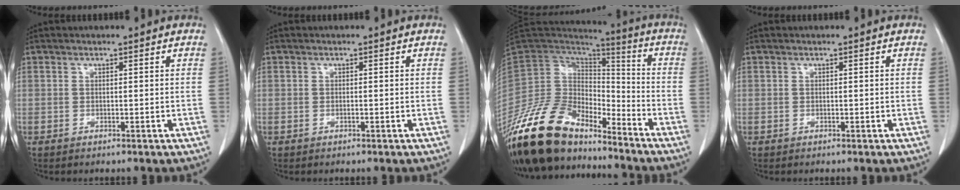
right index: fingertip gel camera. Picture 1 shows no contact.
{"total": 0.0}
{"total": 18.5, "force": [-15.3, 7.2, 7.6], "torque": [-0.139, 0.037, -0.280]}
{"total": 0.0}